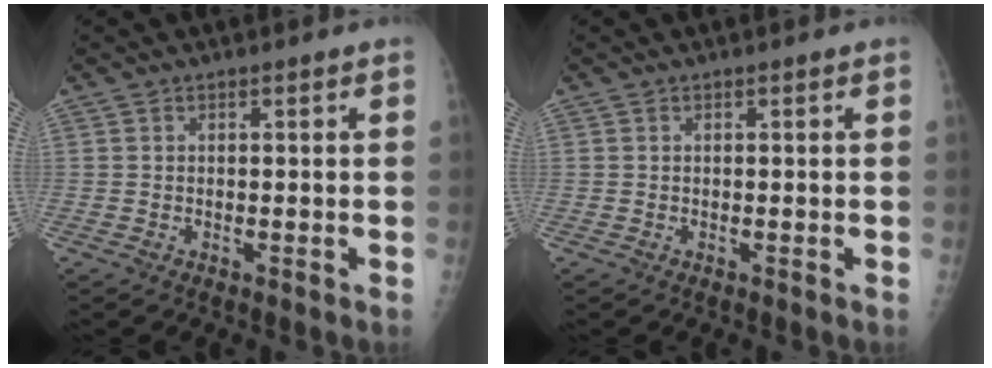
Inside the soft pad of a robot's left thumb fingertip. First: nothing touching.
{"total": 0.0}